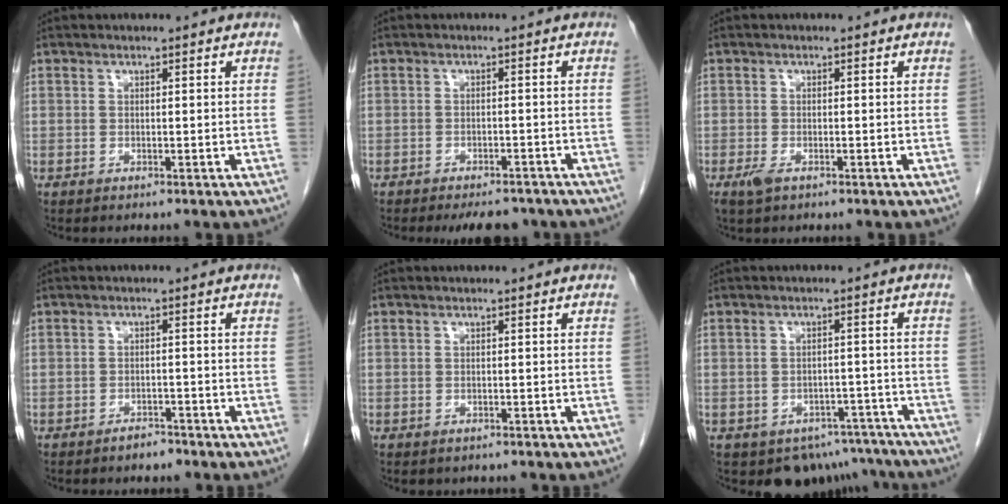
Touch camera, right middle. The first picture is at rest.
{"total": 5.6, "force": [-4.8, 2.0, 2.0], "torque": [-0.021, -0.001, -0.064]}
{"total": 1.8, "force": [-1.0, 0.8, 1.3], "torque": [-0.030, -0.002, -0.015]}
{"total": 1.8, "force": [-1.6, 0.7, 0.5], "torque": [-0.014, 0.000, -0.022]}
{"total": 1.0, "force": [-0.8, 0.6, 0.0], "torque": [-0.011, 0.000, -0.012]}
{"total": 10.0, "force": [-7.9, 6.1, 1.1], "torque": [0.001, 0.021, -0.086]}